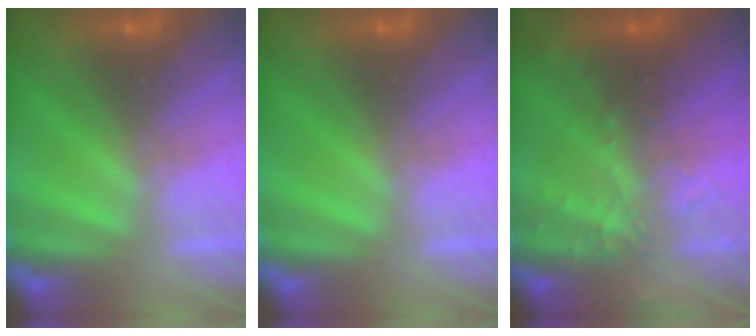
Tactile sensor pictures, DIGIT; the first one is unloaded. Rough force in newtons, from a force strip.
{"total": 0.0}
{"total": 3.1}